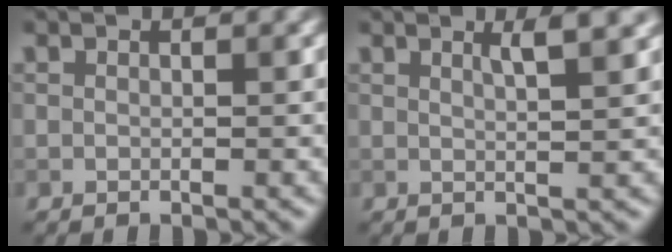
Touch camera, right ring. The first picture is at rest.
{"total": 3.2, "force": [1.7, 0.9, 2.5], "torque": [-0.019, 0.015, 0.008]}